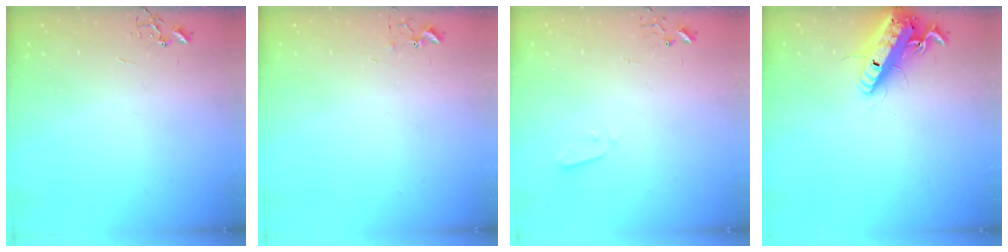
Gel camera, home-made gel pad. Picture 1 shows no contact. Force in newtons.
{"total": 5.6, "press": 5.5, "slide": 0.6}
{"total": 2.1, "press": 2.0, "slide": 0.4}
{"total": 17.3, "press": 17.0, "slide": 3.4}